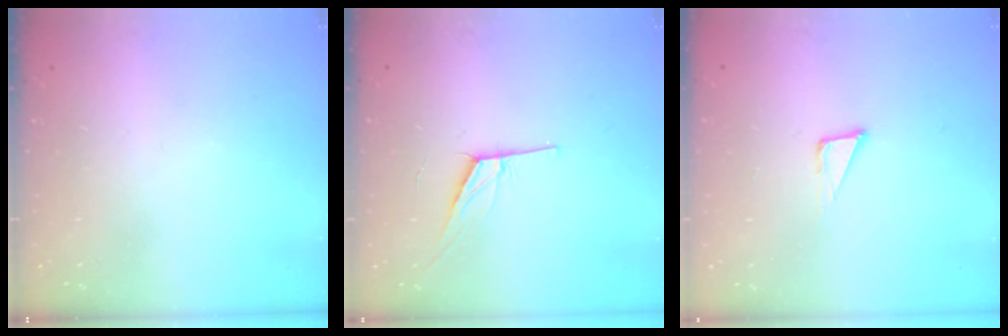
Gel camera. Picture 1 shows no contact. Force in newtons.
{"total": 7.8, "press": 7.2, "slide": 3.2}
{"total": 3.8, "press": 3.7, "slide": 0.8}